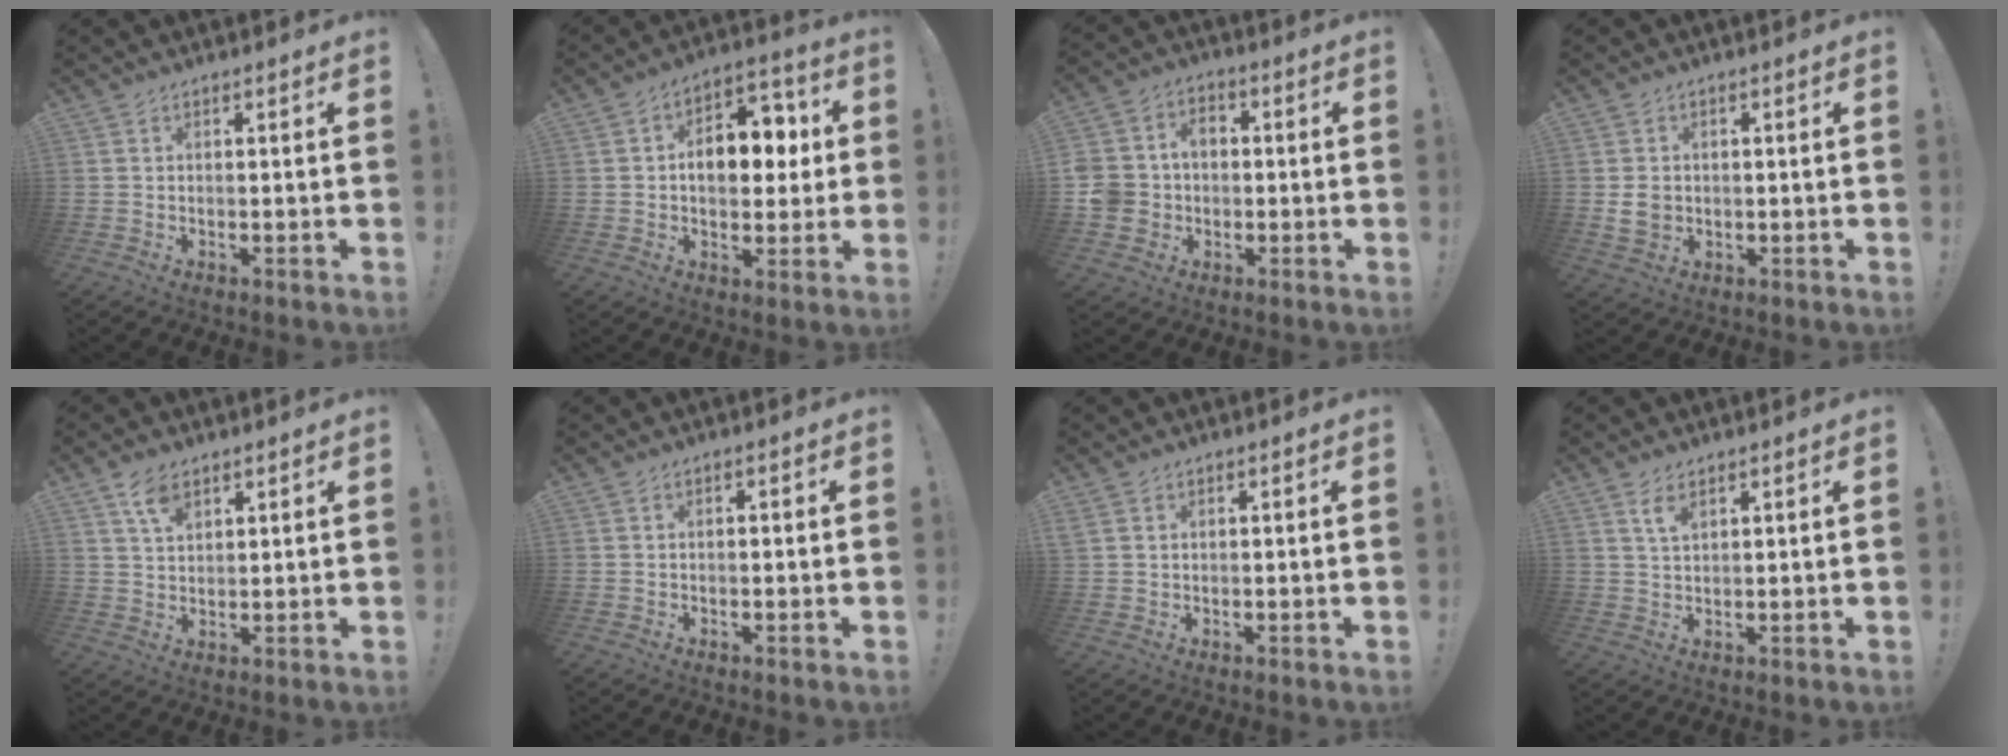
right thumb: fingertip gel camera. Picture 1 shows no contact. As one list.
[{"total": 12.6, "force": [1.0, 8.6, 9.2], "torque": [-0.127, 0.007, 0.021]}, {"total": 9.6, "force": [-1.9, 8.8, 3.4], "torque": [-0.073, 0.024, -0.031]}, {"total": 4.6, "force": [0.1, 3.8, 2.6], "torque": [-0.038, 0.003, 0.003]}, {"total": 5.6, "force": [3.5, 2.9, 3.3], "torque": [-0.057, -0.013, 0.062]}, {"total": 0.9, "force": [-0.6, 0.4, 0.5], "torque": [-0.014, 0.005, -0.010]}, {"total": 1.6, "force": [0.6, 1.3, 0.7], "torque": [-0.018, 0.005, 0.014]}, {"total": 3.8, "force": [2.1, 1.6, 2.7], "torque": [-0.049, -0.005, 0.037]}]